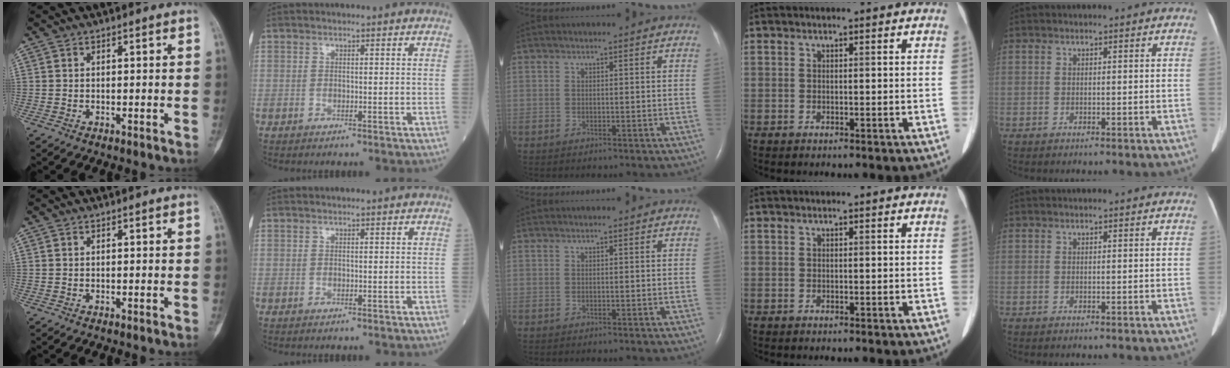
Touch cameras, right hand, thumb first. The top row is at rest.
{}